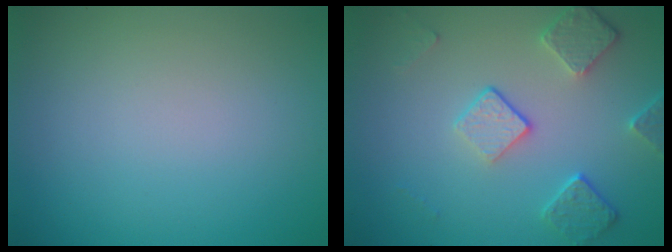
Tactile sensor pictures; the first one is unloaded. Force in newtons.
{"total": 4.1, "press": 3.2, "slide": 2.6}